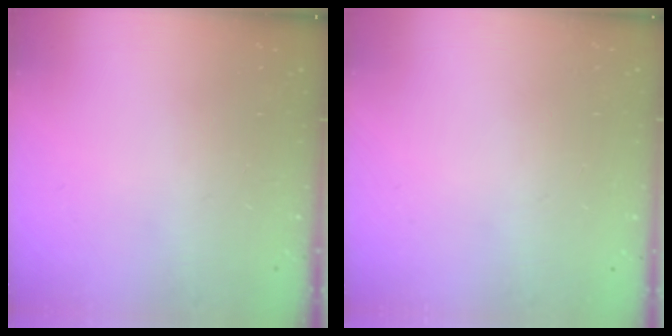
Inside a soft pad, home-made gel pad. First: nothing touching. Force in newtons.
{"total": 0.0}